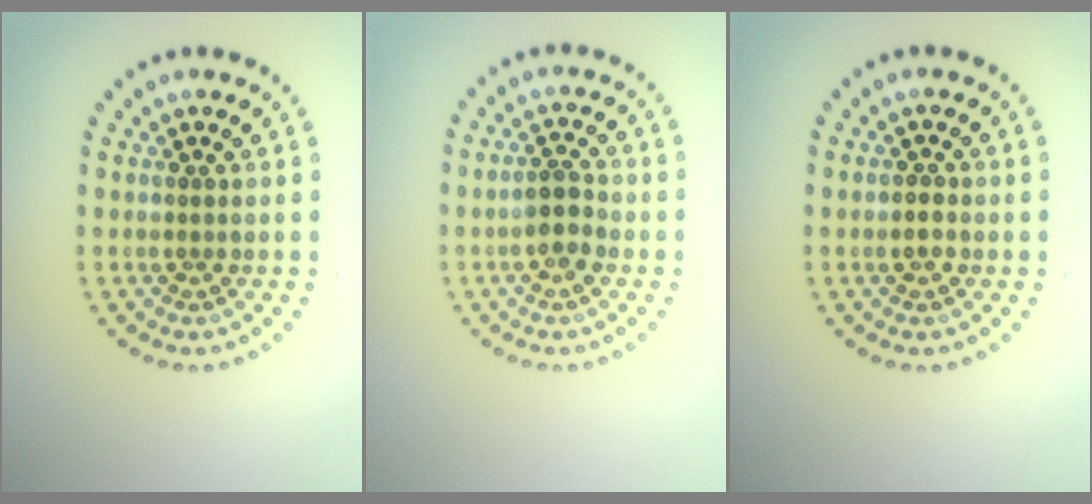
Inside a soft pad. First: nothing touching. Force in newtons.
{"total": 2.4, "press": 2.3, "slide": 0.8}
{"total": 1.0, "press": 1.0, "slide": 0.2}